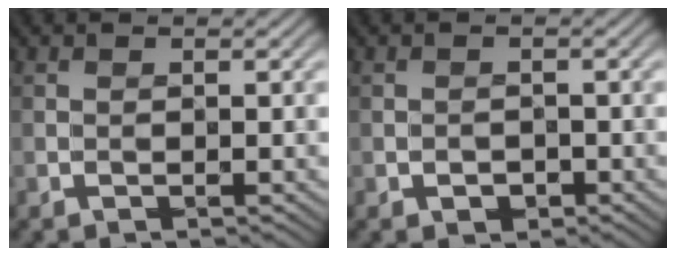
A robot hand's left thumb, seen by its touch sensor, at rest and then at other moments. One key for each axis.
{"total": 0.9, "fx": -0.5, "fy": 0.7, "fz": 0.1, "tx": -0.001, "ty": -0.004, "tz": -0.005}